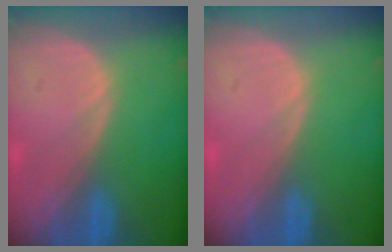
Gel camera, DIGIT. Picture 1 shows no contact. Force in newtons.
{"total": 0.0}